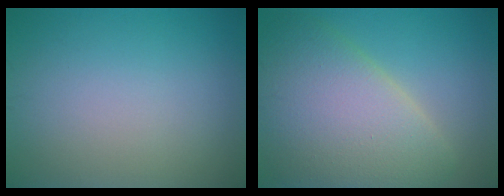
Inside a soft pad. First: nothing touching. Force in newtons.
{"total": 9.6, "press": 9.6, "slide": 0.6}